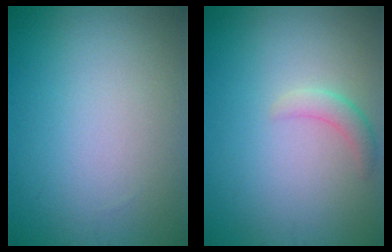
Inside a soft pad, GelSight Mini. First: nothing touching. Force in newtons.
{"total": 1.6, "press": 1.6, "slide": 0.0}